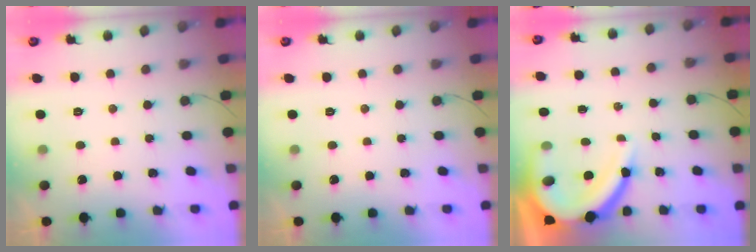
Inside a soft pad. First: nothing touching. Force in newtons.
{"total": 0.0}
{"total": 14.0, "press": 13.9, "slide": 1.3}